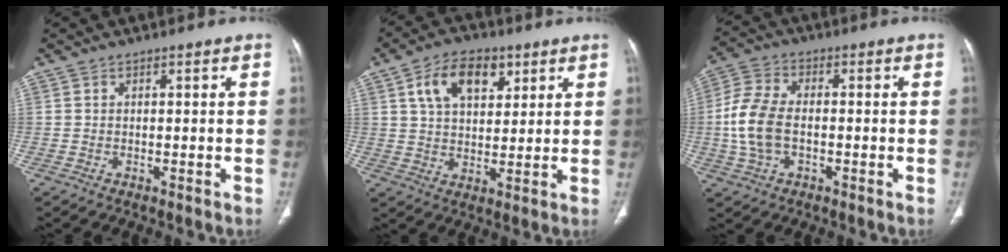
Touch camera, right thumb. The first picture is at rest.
{"total": 11.3, "force": [4.9, 6.8, 7.5], "torque": [-0.103, -0.009, 0.086]}
{"total": 10.2, "force": [-1.1, 6.4, 7.9], "torque": [-0.175, 0.018, -0.026]}